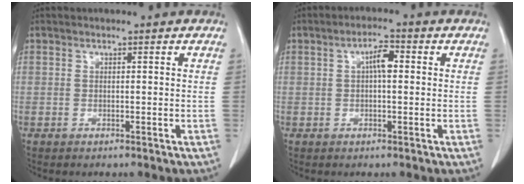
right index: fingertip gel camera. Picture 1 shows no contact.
{"total": 3.5, "force": [0.6, 1.1, 3.3], "torque": [-0.057, 0.012, 0.007]}